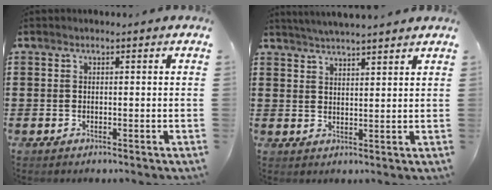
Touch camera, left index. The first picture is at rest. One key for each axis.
{"total": 2.9, "fx": 2.9, "fy": -0.7, "fz": 0.2, "tx": -0.013, "ty": -0.010, "tz": 0.051}